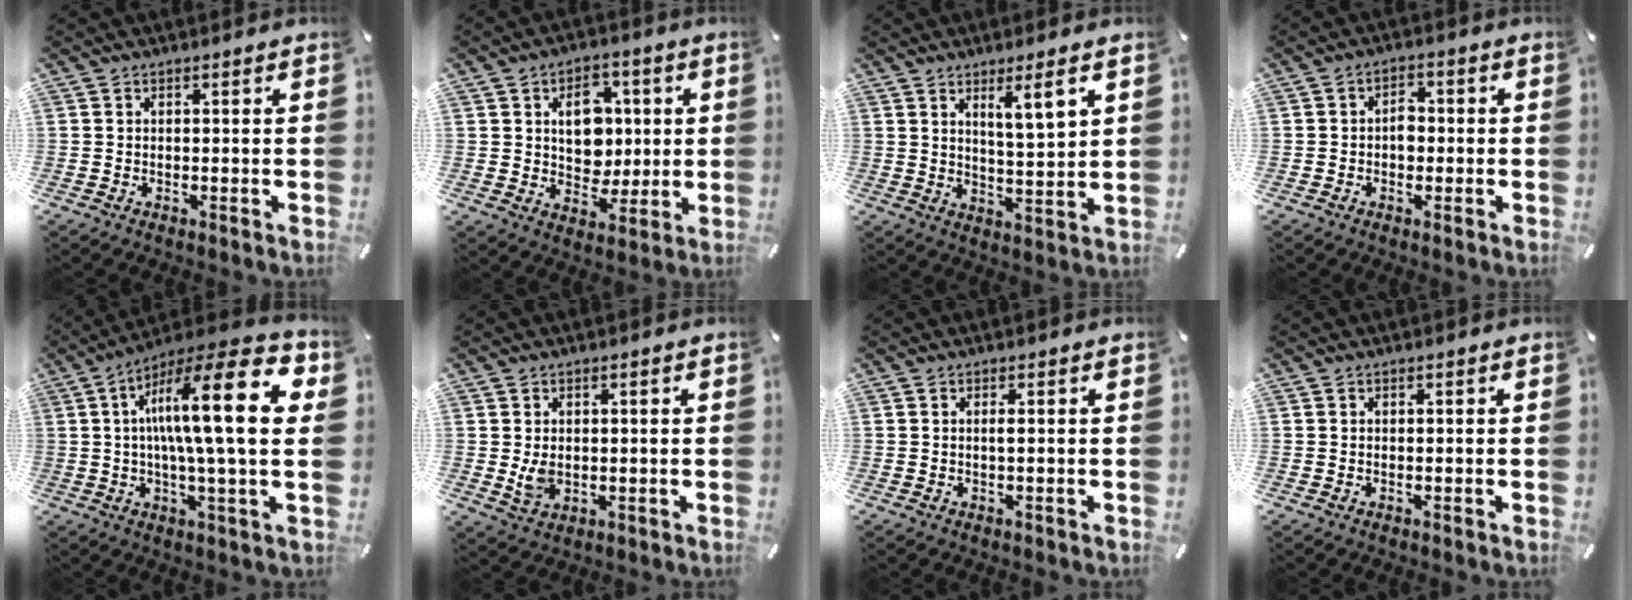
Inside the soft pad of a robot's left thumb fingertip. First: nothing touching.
{"total": 10.4, "force": [2.0, 8.5, 5.6], "torque": [-0.066, -0.001, 0.033]}
{"total": 7.2, "force": [4.7, 0.7, 5.4], "torque": [-0.091, -0.026, 0.074]}
{"total": 3.8, "force": [-0.6, 2.8, 2.5], "torque": [-0.030, 0.003, -0.016]}
{"total": 22.8, "force": [5.4, 4.5, 21.7], "torque": [-0.347, -0.031, 0.069]}
{"total": 4.1, "force": [0.2, 3.1, 2.6], "torque": [-0.045, -0.007, -0.001]}
{"total": 1.2, "force": [0.0, 0.0, 1.1], "torque": [-0.023, -0.003, 0.000]}
{"total": 0.0}